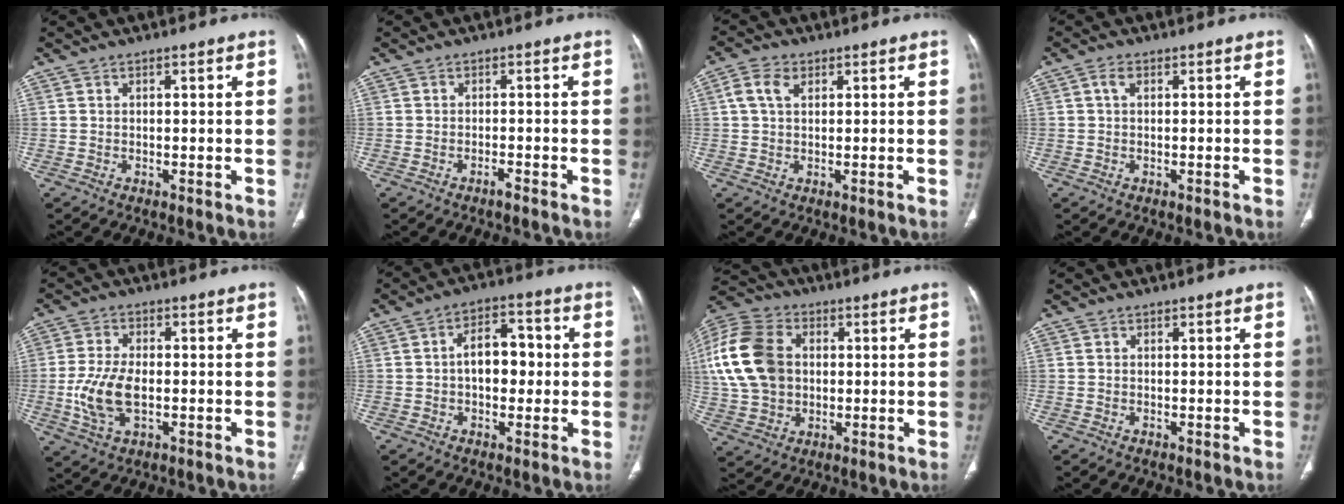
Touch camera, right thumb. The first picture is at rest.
{"total": 1.2, "force": [-1.0, 0.1, 0.6], "torque": [-0.018, 0.006, -0.018]}
{"total": 4.1, "force": [1.3, 2.7, 2.8], "torque": [-0.063, 0.012, 0.025]}
{"total": 1.5, "force": [0.1, 0.9, 1.1], "torque": [-0.026, 0.004, 0.001]}
{"total": 9.1, "force": [-1.3, 5.0, 7.5], "torque": [-0.162, 0.002, -0.022]}
{"total": 8.5, "force": [-0.1, 5.4, 6.5], "torque": [-0.073, 0.025, -0.007]}
{"total": 18.4, "force": [2.3, 13.5, 12.2], "torque": [-0.256, 0.014, 0.043]}
{"total": 0.0}